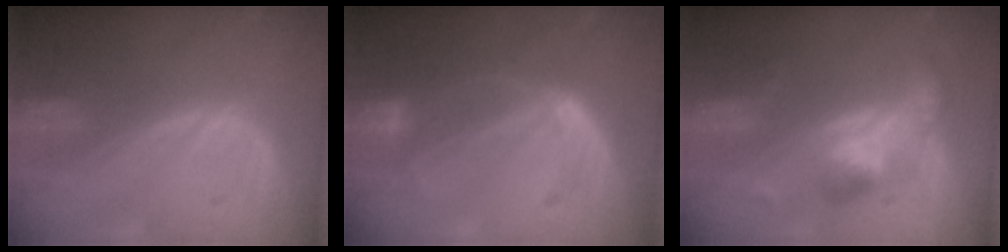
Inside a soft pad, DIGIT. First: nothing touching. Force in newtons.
{"total": 5.6, "press": 5.3, "slide": 1.9}
{"total": 5.5, "press": 5.3, "slide": 1.5}